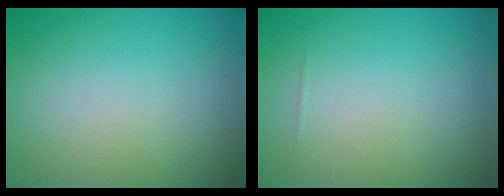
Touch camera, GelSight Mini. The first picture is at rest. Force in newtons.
{"total": 0.0}